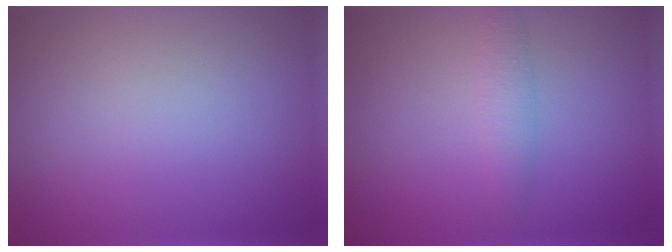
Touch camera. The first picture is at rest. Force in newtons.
{"total": 1.8, "press": 1.8, "slide": 0.1}